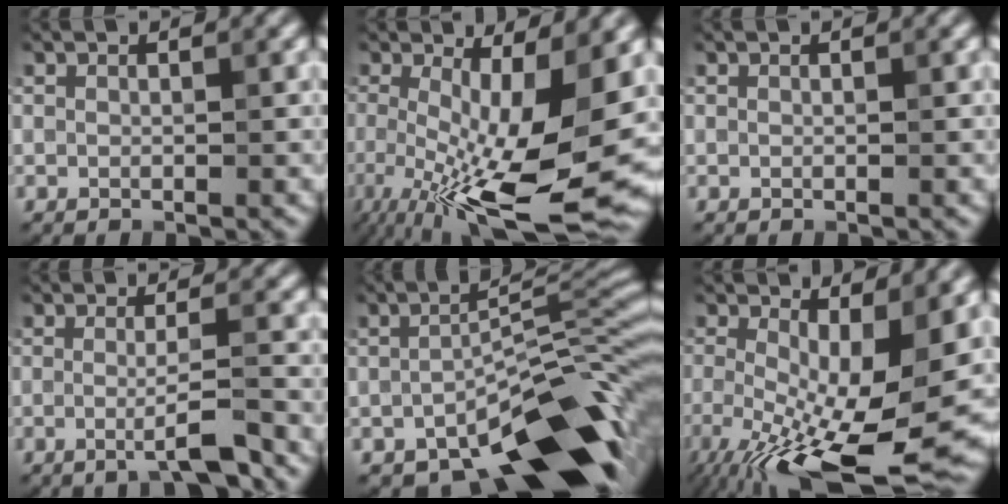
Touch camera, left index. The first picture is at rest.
{"total": 13.8, "force": [-2.8, 4.3, 12.9], "torque": [-0.209, -0.026, -0.041]}
{"total": 0.0}
{"total": 3.7, "force": [-1.4, 0.3, 3.4], "torque": [-0.050, 0.005, -0.035]}
{"total": 13.1, "force": [-8.0, 4.8, 9.1], "torque": [-0.127, -0.009, -0.136]}
{"total": 14.3, "force": [-3.6, 5.0, 12.9], "torque": [-0.222, -0.027, -0.054]}